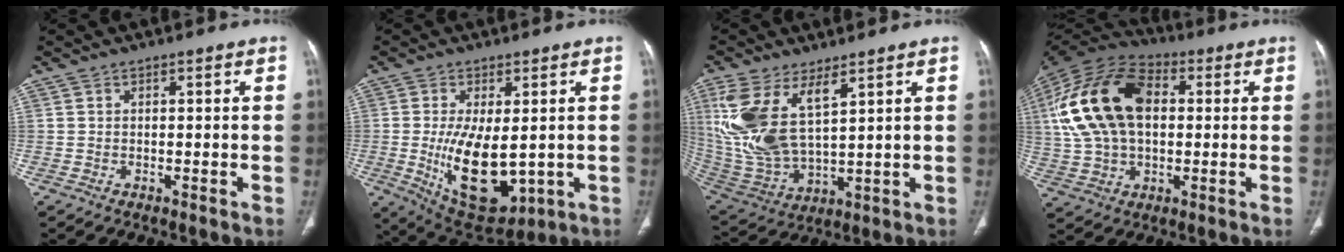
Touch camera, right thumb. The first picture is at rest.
{"total": 14.4, "force": [-1.4, 6.9, 12.5], "torque": [-0.199, -0.025, 0.004]}
{"total": 16.0, "force": [6.6, 7.2, 12.6], "torque": [-0.272, -0.022, 0.150]}
{"total": 22.4, "force": [3.5, 13.9, 17.2], "torque": [-0.338, 0.019, 0.059]}